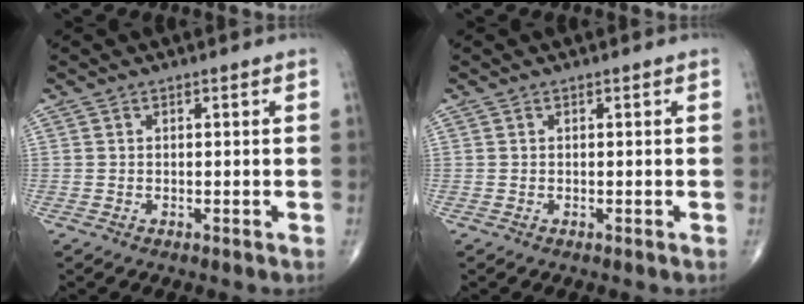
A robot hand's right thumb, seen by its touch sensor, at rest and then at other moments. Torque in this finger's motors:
{"motor_torque": [0.06, 0.06, -0.08, 0.07, 0.00]}